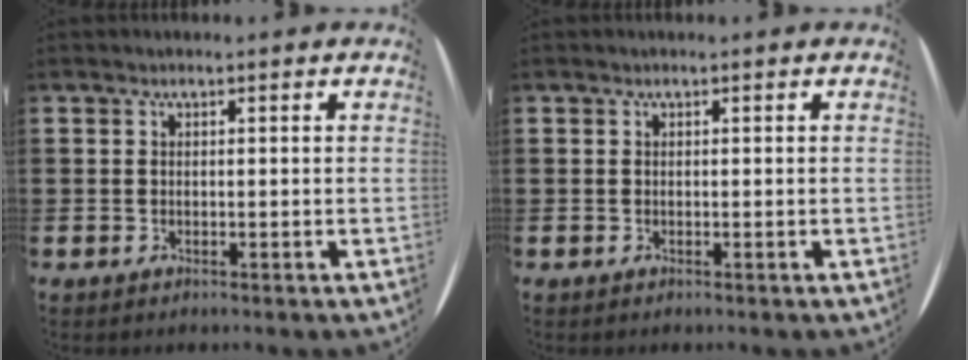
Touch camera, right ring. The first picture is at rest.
{"total": 0.0}